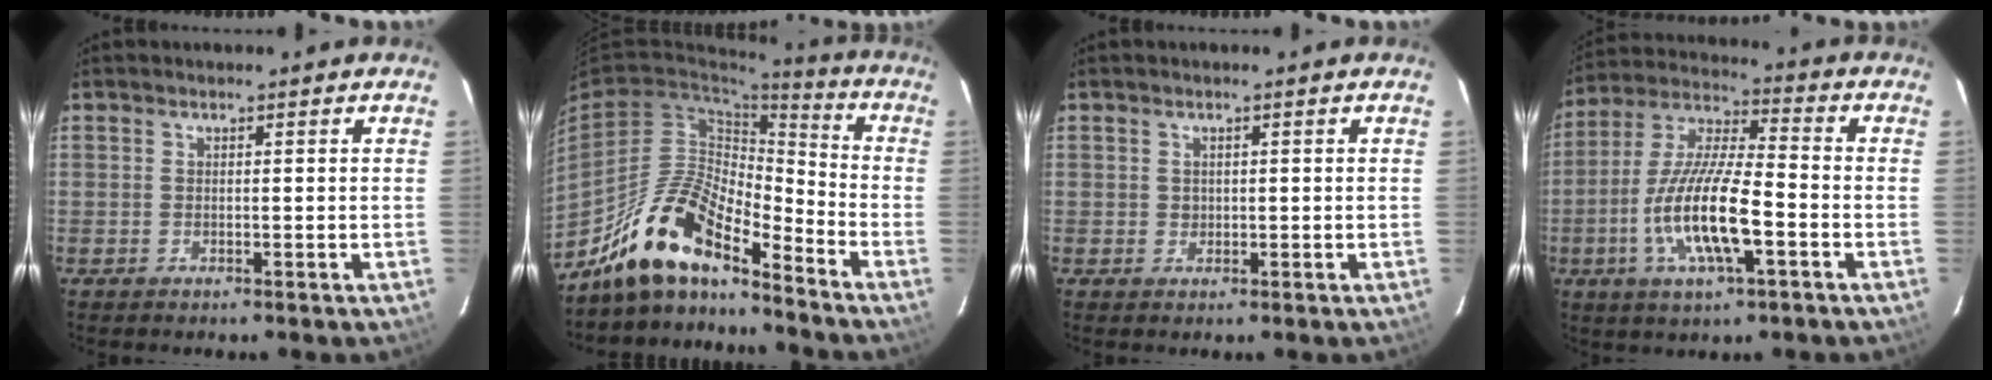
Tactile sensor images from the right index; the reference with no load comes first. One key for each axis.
{"total": 15.7, "fx": -12.5, "fy": 4.2, "fz": 8.5, "tx": -0.168, "ty": 0.000, "tz": -0.240}
{"total": 1.0, "fx": 0.2, "fy": 1.0, "fz": 0.3, "tx": -0.002, "ty": 0.003, "tz": 0.006}
{"total": 15.1, "fx": -5.0, "fy": 3.9, "fz": 13.7, "tx": -0.281, "ty": -0.010, "tz": -0.096}